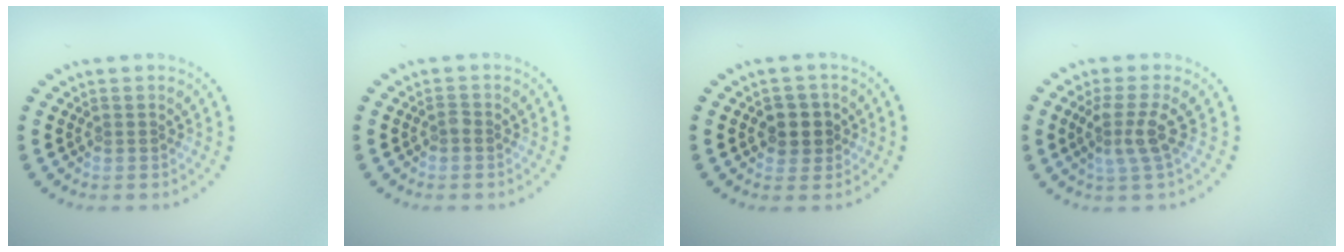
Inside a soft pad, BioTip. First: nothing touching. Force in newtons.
{"total": 0.6, "press": 0.6, "slide": 0.3}
{"total": 2.5, "press": 2.4, "slide": 0.8}
{"total": 2.8, "press": 2.2, "slide": 1.7}